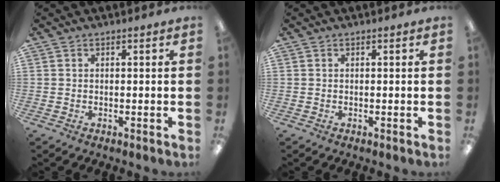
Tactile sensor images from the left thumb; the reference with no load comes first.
{"total": 0.0}